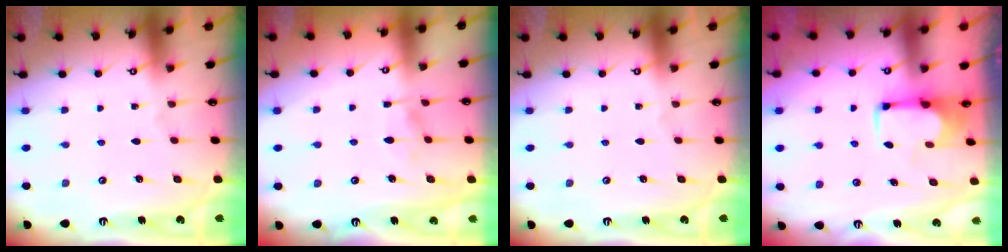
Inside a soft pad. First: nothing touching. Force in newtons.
{"total": 4.0, "press": 4.0, "slide": 0.4}
{"total": 0.0}
{"total": 1.9, "press": 1.6, "slide": 1.0}